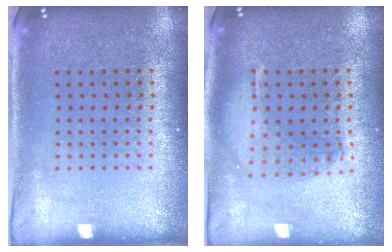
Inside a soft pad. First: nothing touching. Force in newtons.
{"total": 1.5, "press": 1.4, "slide": 0.7}